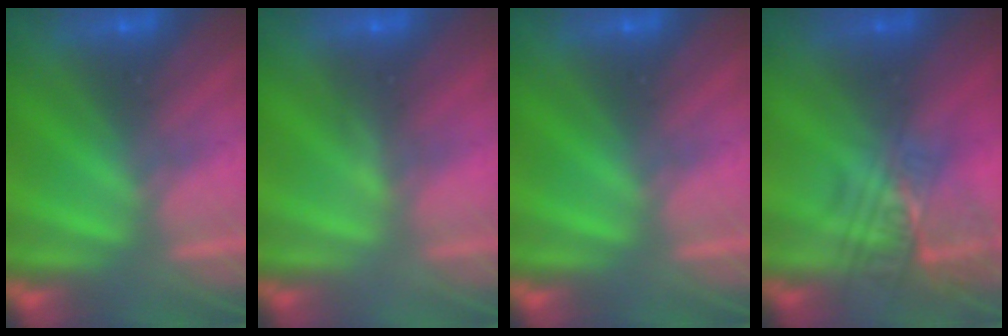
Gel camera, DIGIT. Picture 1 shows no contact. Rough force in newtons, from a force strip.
{"total": 2.9}
{"total": 0.0}
{"total": 2.4}